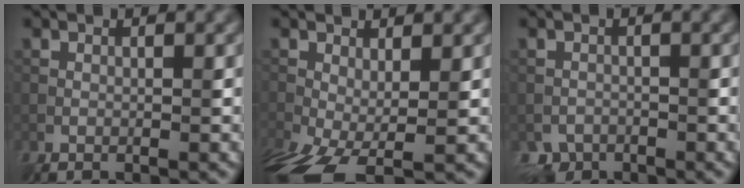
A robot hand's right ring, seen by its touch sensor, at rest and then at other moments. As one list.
[{"total": 8.0, "force": [-3.8, 3.5, 6.1], "torque": [-0.132, -0.040, -0.053]}, {"total": 2.2, "force": [-1.8, 1.2, -0.6], "torque": [0.009, -0.005, -0.031]}]